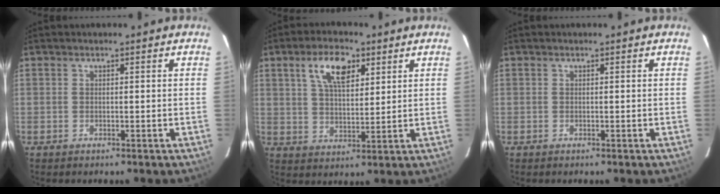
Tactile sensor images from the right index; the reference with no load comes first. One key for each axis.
{"total": 8.7, "fx": 4.4, "fy": 3.9, "fz": 6.5, "tx": -0.118, "ty": 0.014, "tz": 0.079}
{"total": 0.0}